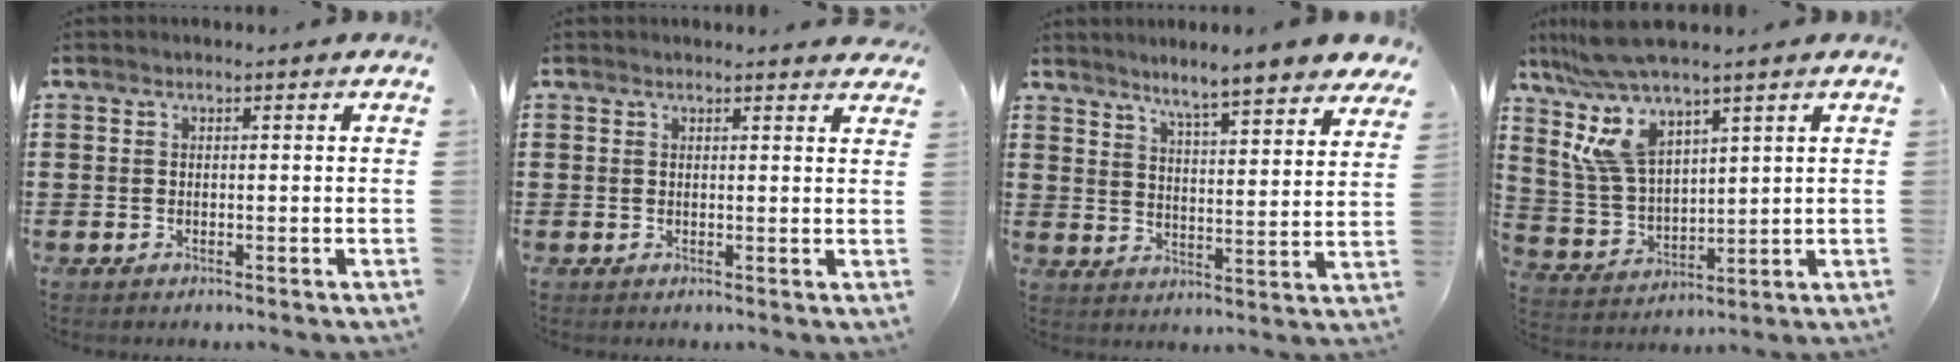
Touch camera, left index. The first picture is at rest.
{"total": 1.4, "force": [1.3, 0.1, 0.4], "torque": [-0.003, -0.003, 0.023]}
{"total": 6.0, "force": [5.5, -0.6, 2.4], "torque": [-0.062, -0.038, 0.089]}
{"total": 10.3, "force": [6.6, 3.2, 7.2], "torque": [-0.178, -0.022, 0.117]}